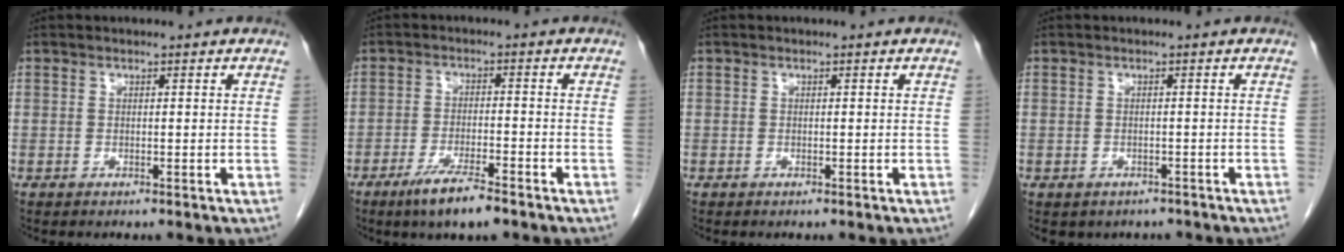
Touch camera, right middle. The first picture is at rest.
{"total": 6.6, "force": [-4.6, 0.7, 4.7], "torque": [-0.094, -0.013, -0.081]}
{"total": 0.0}
{"total": 4.3, "force": [-3.4, 2.6, 0.6], "torque": [0.001, 0.010, -0.040]}